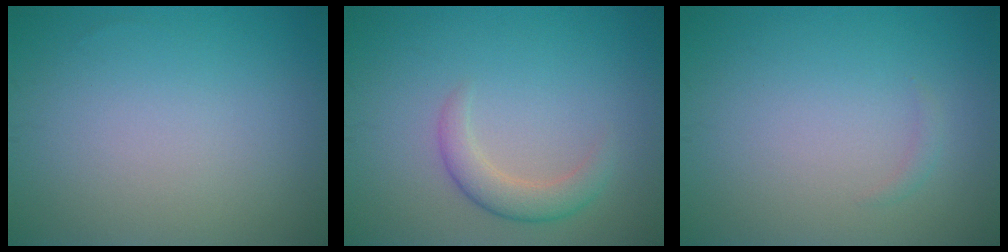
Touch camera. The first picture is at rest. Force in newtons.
{"total": 2.7, "press": 2.7, "slide": 0.2}
{"total": 0.6, "press": 0.6, "slide": 0.0}